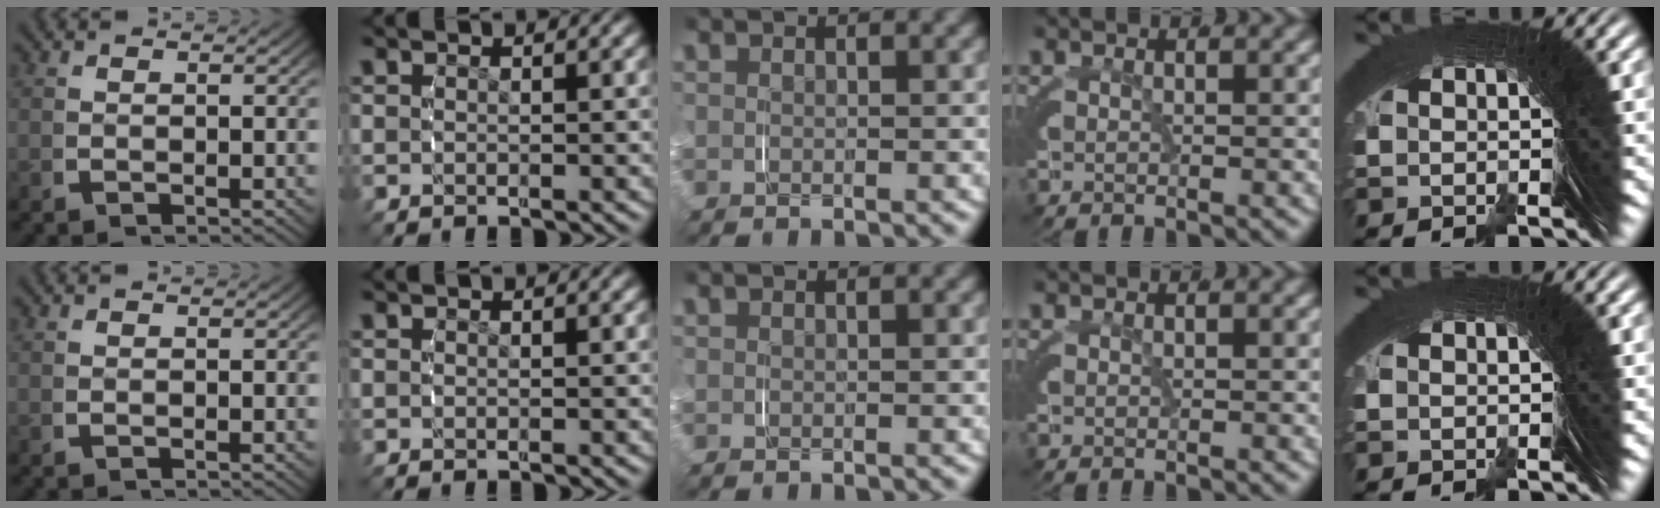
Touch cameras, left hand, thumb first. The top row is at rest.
{}